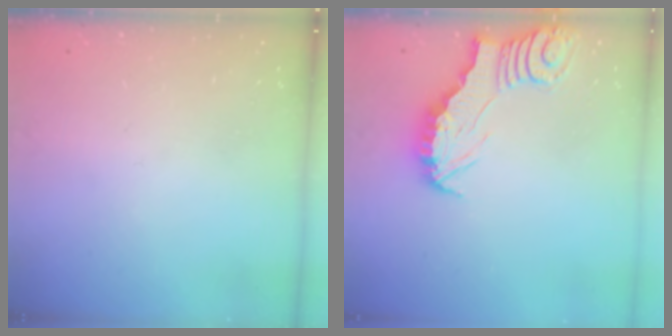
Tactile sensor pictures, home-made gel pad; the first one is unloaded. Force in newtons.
{"total": 2.5, "press": 2.5, "slide": 0.2}